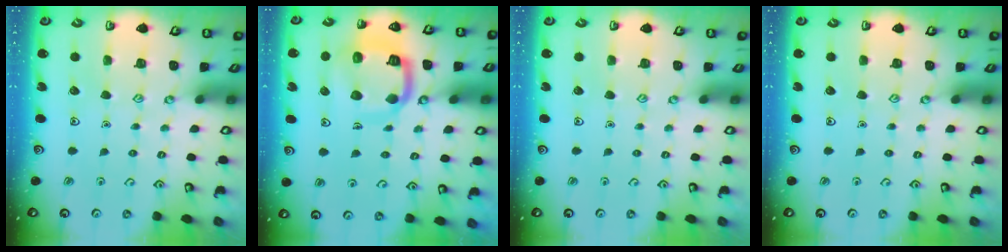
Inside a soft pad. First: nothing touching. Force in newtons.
{"total": 12.8, "press": 12.7, "slide": 1.3}
{"total": 0.0}
{"total": 0.0}